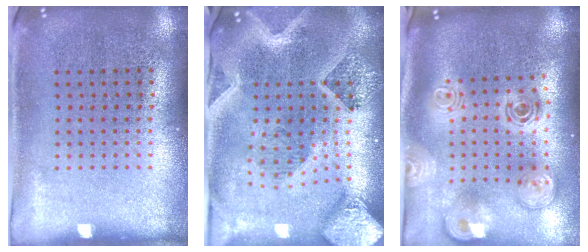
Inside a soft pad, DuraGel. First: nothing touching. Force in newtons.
{"total": 4.2, "press": 3.3, "slide": 2.6}
{"total": 2.8, "press": 2.1, "slide": 1.9}